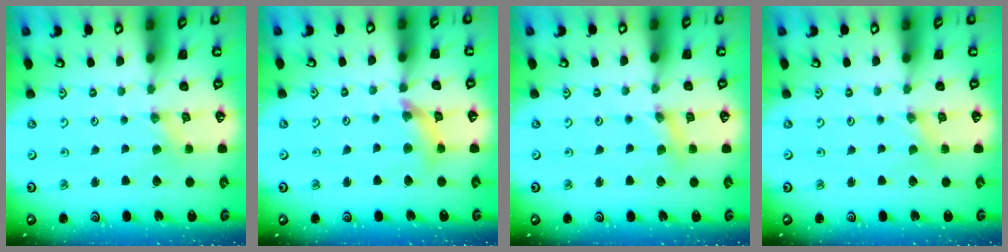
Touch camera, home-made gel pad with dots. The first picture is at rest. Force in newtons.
{"total": 9.9, "press": 9.8, "slide": 1.1}
{"total": 3.3, "press": 3.2, "slide": 0.4}
{"total": 0.0}